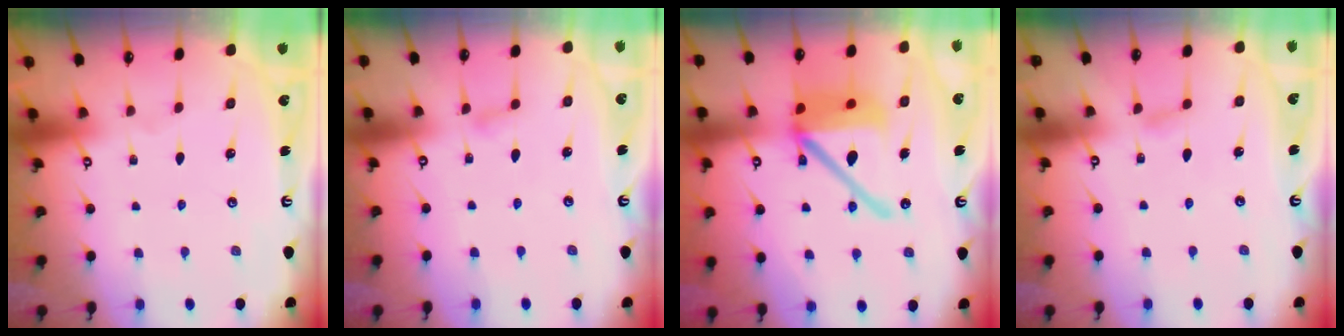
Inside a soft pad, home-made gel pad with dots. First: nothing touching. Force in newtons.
{"total": 5.7, "press": 5.6, "slide": 0.6}
{"total": 17.2, "press": 17.0, "slide": 2.7}
{"total": 4.3, "press": 4.3, "slide": 0.3}